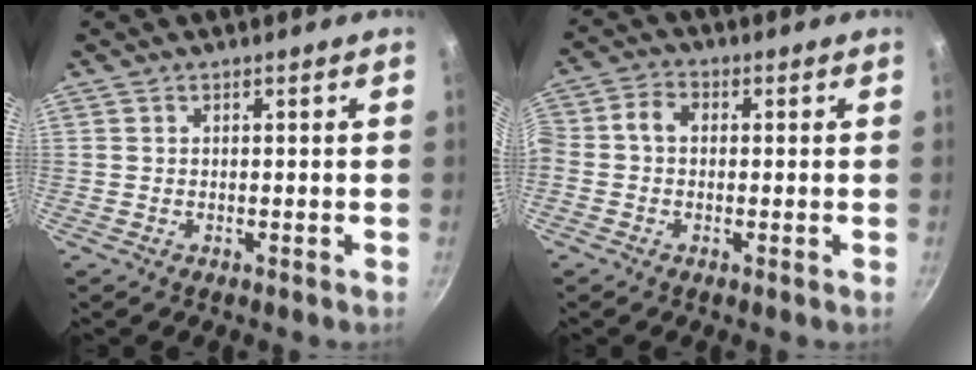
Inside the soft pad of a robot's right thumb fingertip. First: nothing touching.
{"total": 4.5, "force": [-0.3, 3.4, 2.9], "torque": [-0.060, 0.023, -0.023]}